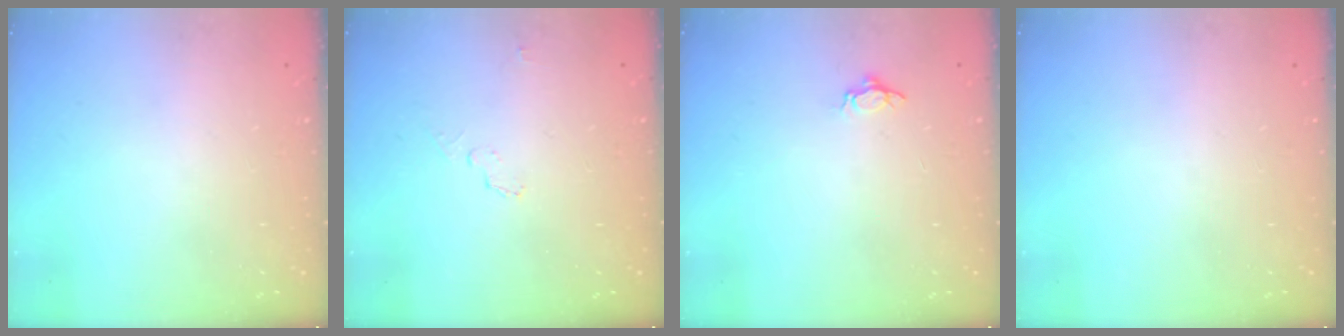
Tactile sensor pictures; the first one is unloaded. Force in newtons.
{"total": 4.2, "press": 3.6, "slide": 2.1}
{"total": 4.0, "press": 4.0, "slide": 0.6}
{"total": 0.0}